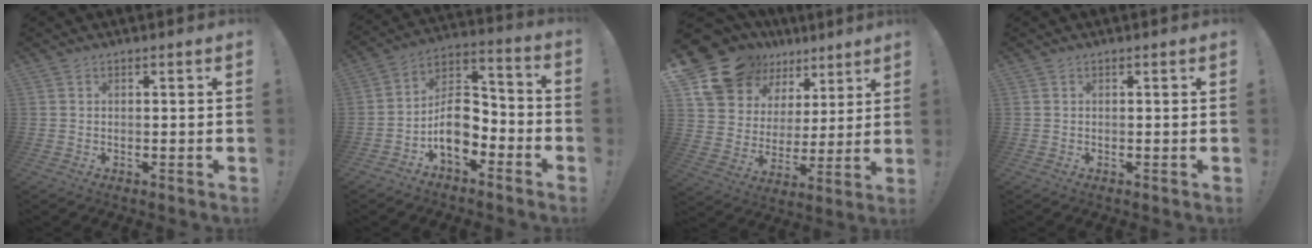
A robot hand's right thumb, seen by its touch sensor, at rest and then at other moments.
{"total": 12.3, "force": [-5.4, 8.2, 7.4], "torque": [-0.120, 0.031, -0.089]}
{"total": 17.1, "force": [12.3, 10.6, 5.4], "torque": [-0.104, -0.076, 0.249]}
{"total": 0.0}